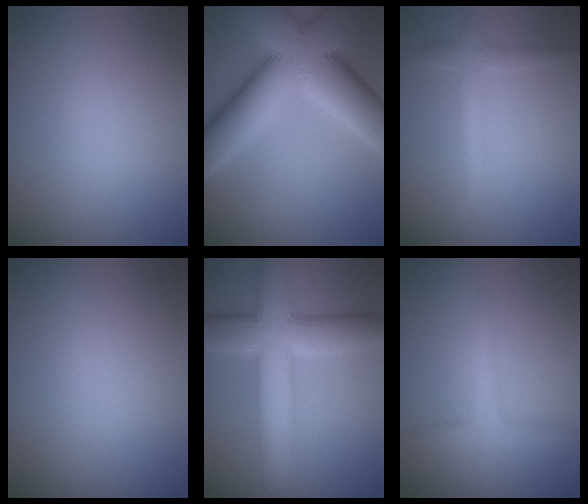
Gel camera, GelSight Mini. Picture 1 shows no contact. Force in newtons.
{"total": 12.3, "press": 12.2, "slide": 0.9}
{"total": 2.1, "press": 2.1, "slide": 0.2}
{"total": 0.0}
{"total": 9.0, "press": 9.0, "slide": 0.3}
{"total": 2.4, "press": 2.4, "slide": 0.1}